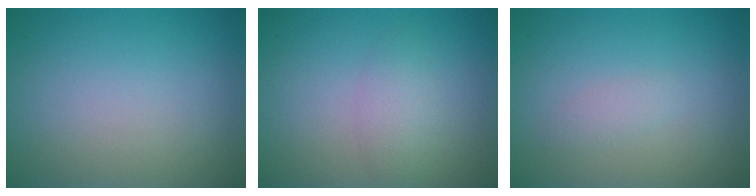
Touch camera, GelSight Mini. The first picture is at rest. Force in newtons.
{"total": 2.1, "press": 2.1, "slide": 0.1}
{"total": 1.0, "press": 1.0, "slide": 0.1}